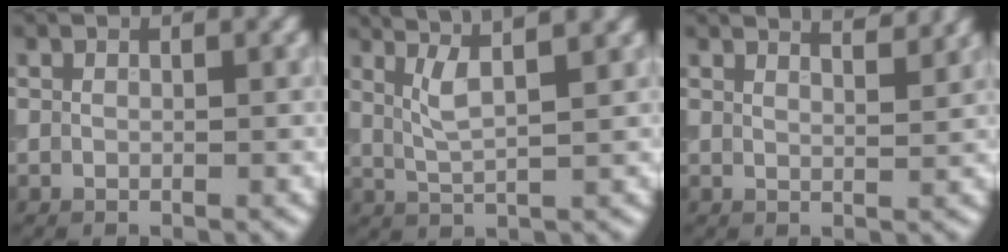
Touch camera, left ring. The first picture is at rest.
{"total": 3.9, "force": [2.0, 0.7, 3.3], "torque": [-0.065, 0.007, 0.043]}
{"total": 5.1, "force": [4.0, 1.8, 2.7], "torque": [-0.011, 0.037, 0.016]}